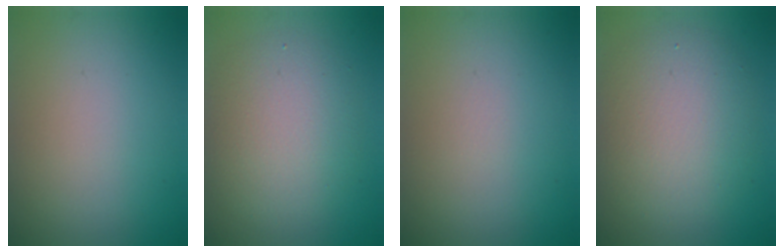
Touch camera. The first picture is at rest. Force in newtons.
{"total": 4.9, "press": 4.9, "slide": 0.4}
{"total": 0.0}
{"total": 6.1, "press": 6.1, "slide": 0.1}